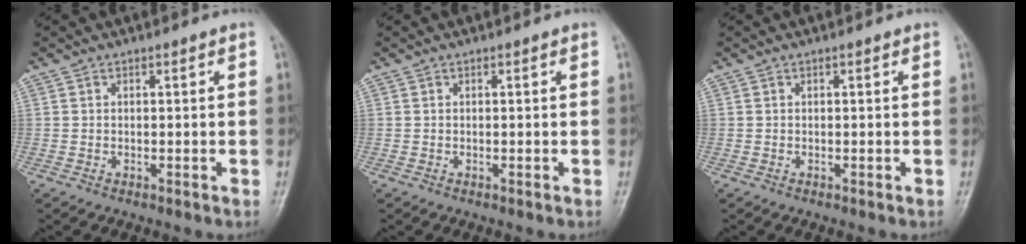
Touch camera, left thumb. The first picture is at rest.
{"total": 0.0}
{"total": 0.0}